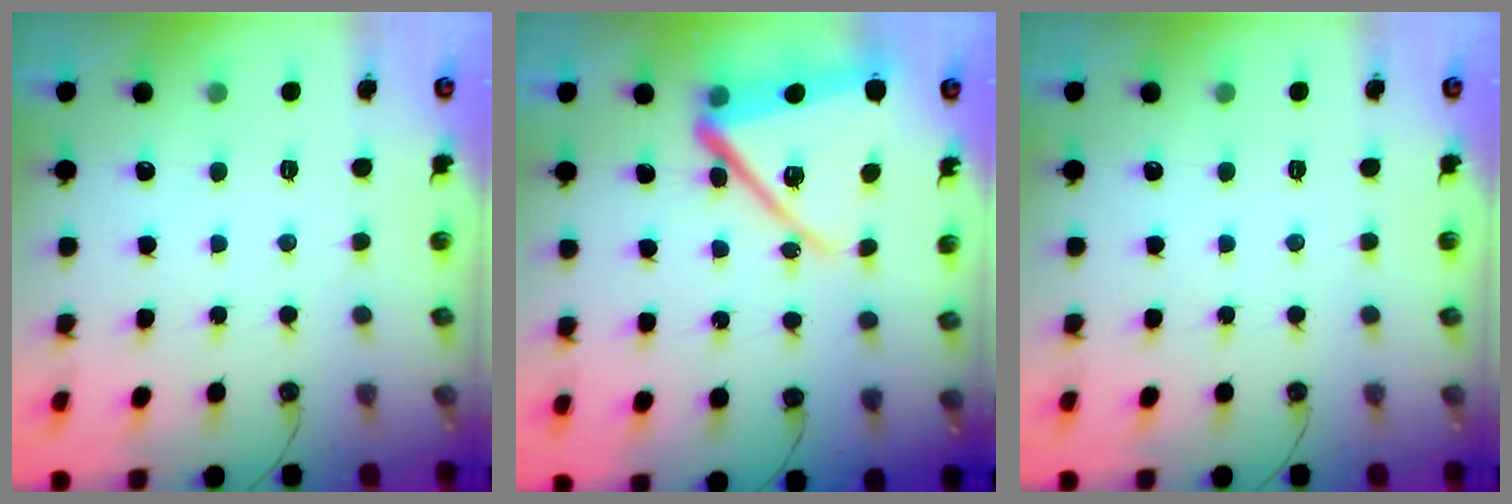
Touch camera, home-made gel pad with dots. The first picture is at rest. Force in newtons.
{"total": 18.4, "press": 18.3, "slide": 2.2}
{"total": 0.0}